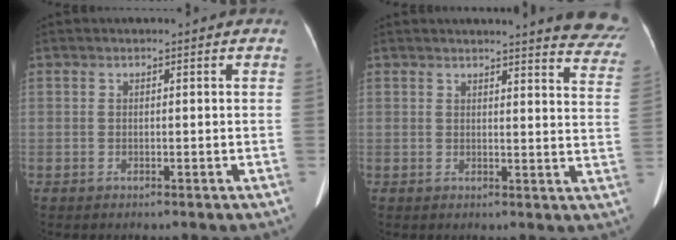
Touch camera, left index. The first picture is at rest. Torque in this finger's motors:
{"motor_torque": [0.40, -0.61, 0.06, 0.02]}